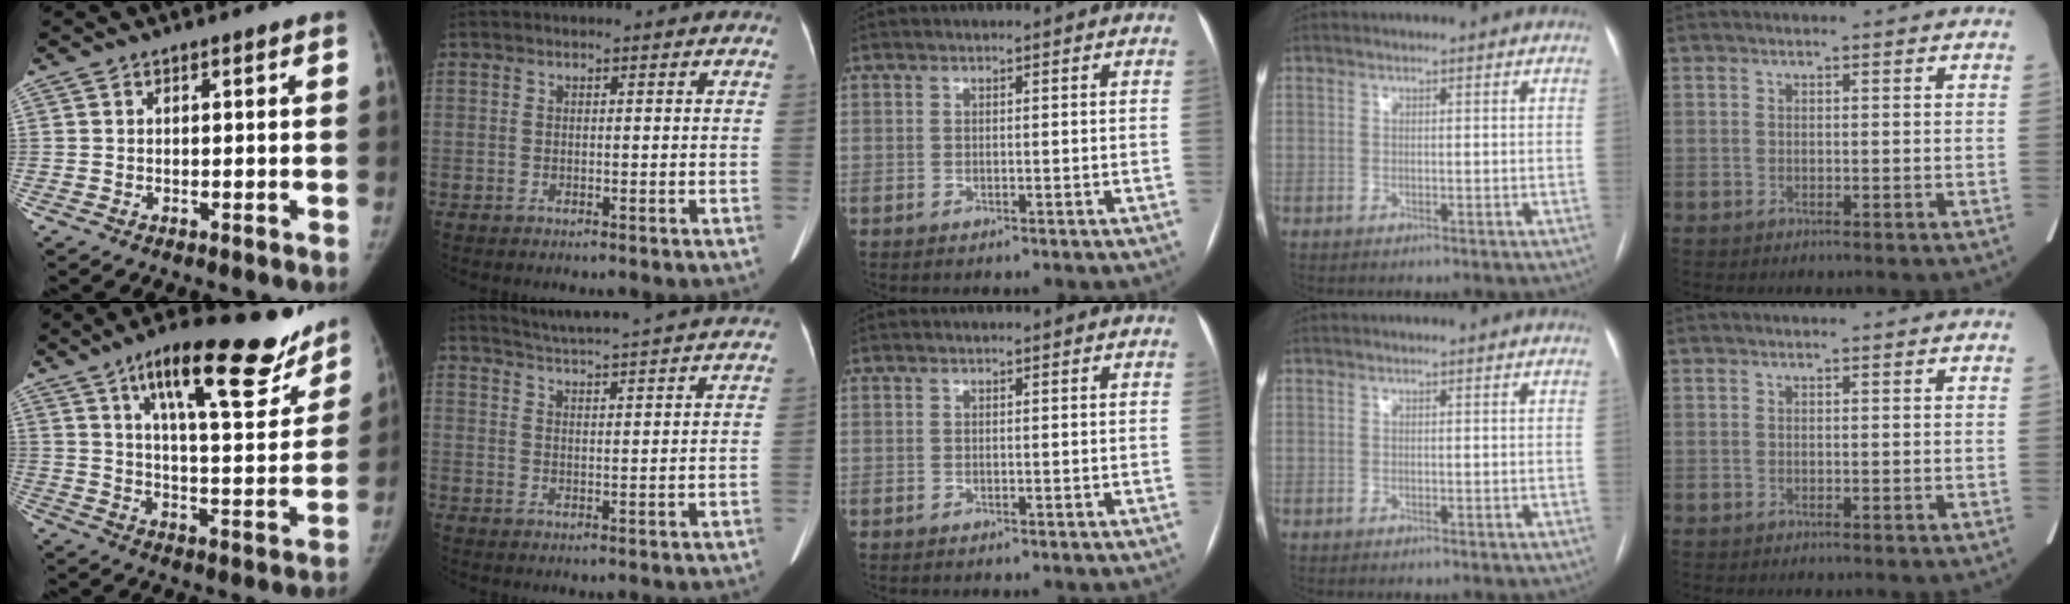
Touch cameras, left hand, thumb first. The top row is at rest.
{"thumb": {"total": 22.2, "force": [14.6, 7.0, 15.2], "torque": [-0.178, -0.058, 0.222]}, "index": {"total": 18.2, "force": [17.1, -0.3, 6.1], "torque": [-0.103, -0.014, 0.220]}}